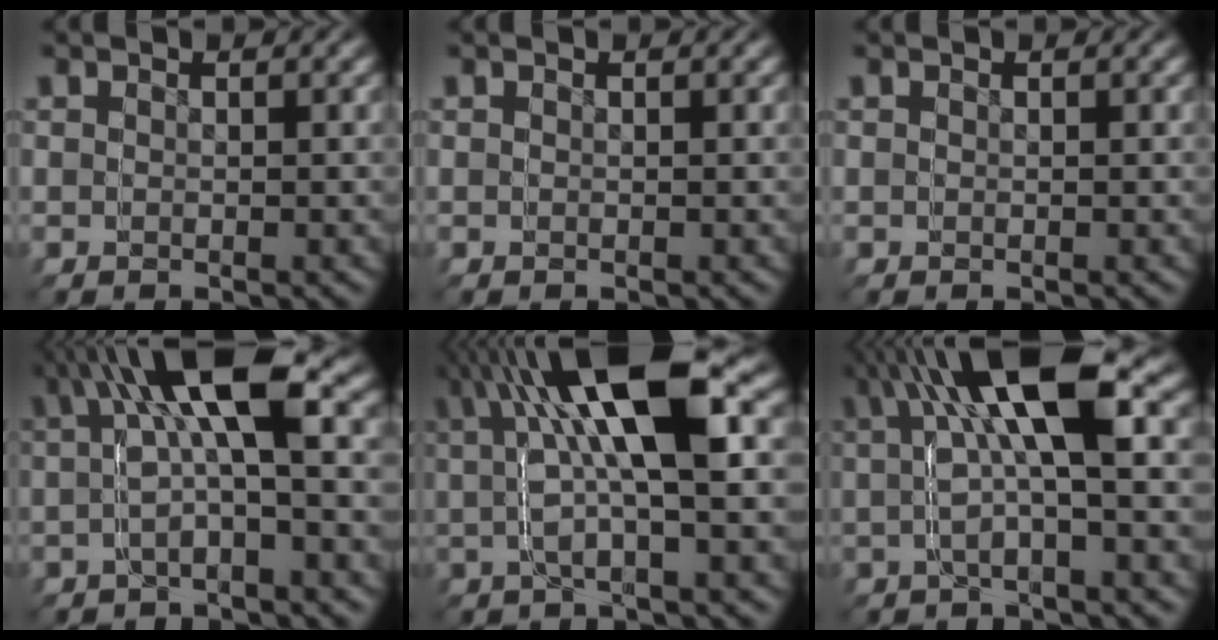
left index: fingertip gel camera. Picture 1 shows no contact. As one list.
[{"total": 0.0}, {"total": 0.0}, {"total": 8.1, "force": [0.2, 4.7, 6.6], "torque": [-0.143, 0.001, 0.010]}, {"total": 9.7, "force": [2.6, 4.7, 8.1], "torque": [-0.153, 0.035, 0.033]}, {"total": 8.1, "force": [1.2, 4.3, 6.8], "torque": [-0.137, 0.019, 0.017]}]